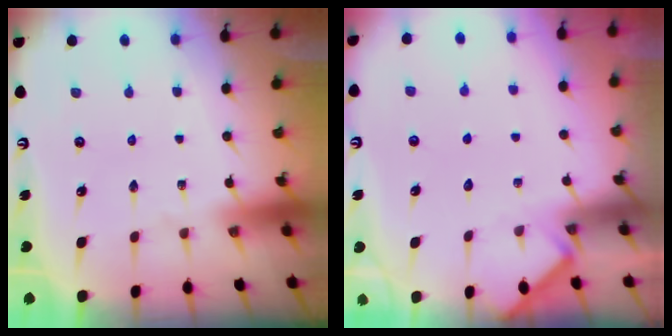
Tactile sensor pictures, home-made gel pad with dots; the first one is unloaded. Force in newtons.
{"total": 4.8, "press": 4.8, "slide": 0.6}